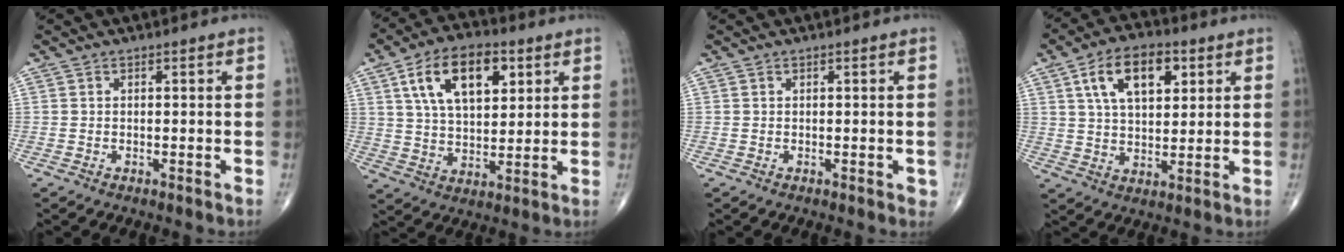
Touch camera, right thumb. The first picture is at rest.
{"total": 15.2, "force": [6.0, 8.2, 11.2], "torque": [-0.167, -0.010, 0.106]}
{"total": 1.0, "force": [0.0, 0.6, 0.8], "torque": [-0.003, 0.000, 0.000]}
{"total": 12.6, "force": [4.9, 6.9, 9.3], "torque": [-0.137, -0.006, 0.085]}